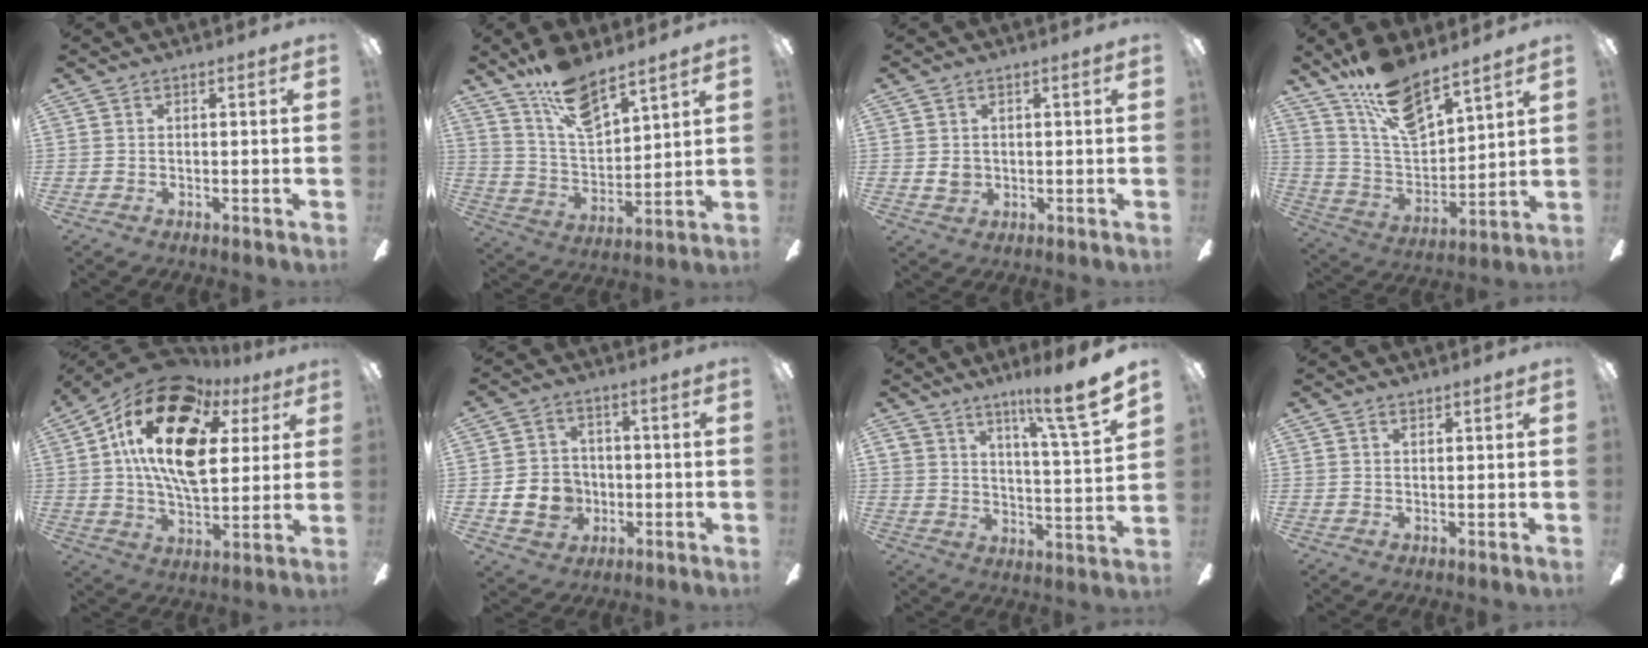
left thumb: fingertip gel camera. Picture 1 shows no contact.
{"total": 14.0, "force": [10.8, 5.0, 7.2], "torque": [-0.139, -0.063, 0.196]}
{"total": 2.8, "force": [0.5, 2.3, 1.6], "torque": [-0.022, 0.002, 0.008]}
{"total": 15.2, "force": [12.0, 5.3, 7.8], "torque": [-0.155, -0.074, 0.217]}
{"total": 21.9, "force": [9.1, 10.8, 16.7], "torque": [-0.326, -0.029, 0.150]}
{"total": 9.6, "force": [-2.3, 8.0, 4.7], "torque": [-0.110, 0.023, -0.040]}
{"total": 12.5, "force": [9.4, 1.1, 8.2], "torque": [-0.123, -0.065, 0.149]}
{"total": 1.1, "force": [0.8, 0.5, 0.5], "torque": [-0.011, 0.001, 0.016]}